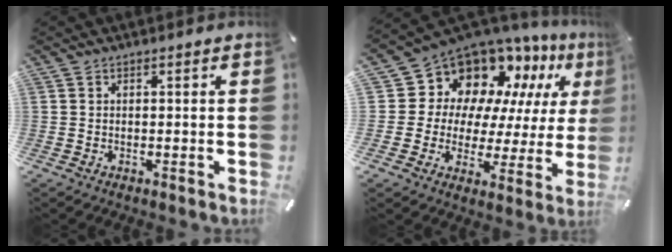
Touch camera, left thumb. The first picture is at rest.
{"total": 12.7, "force": [8.9, 8.6, 2.9], "torque": [-0.060, -0.090, 0.162]}